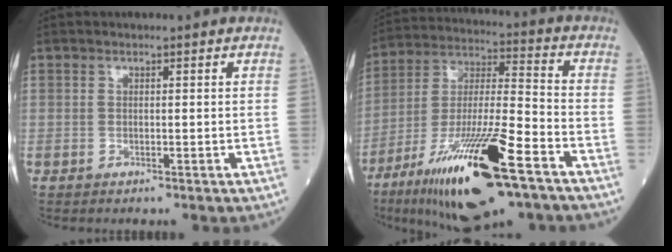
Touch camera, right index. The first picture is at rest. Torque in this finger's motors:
{"motor_torque": [1.68, -0.46, 0.44, 0.21]}